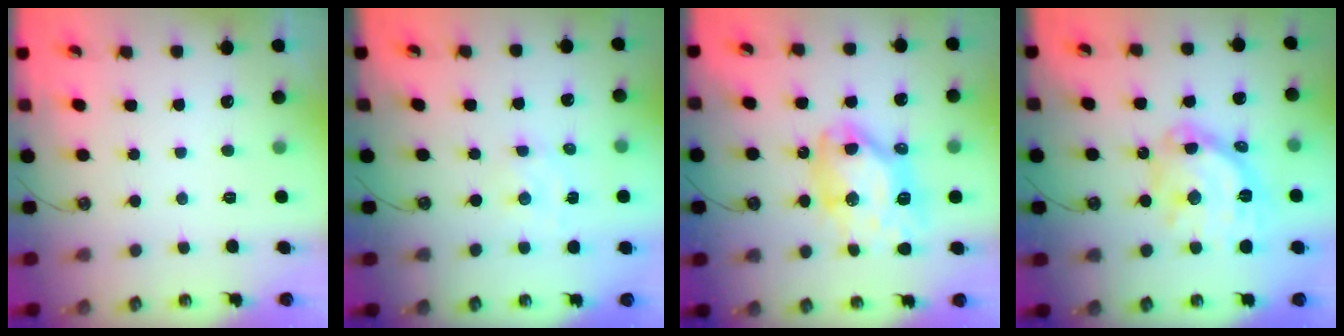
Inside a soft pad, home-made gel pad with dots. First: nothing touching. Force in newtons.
{"total": 2.1, "press": 2.1, "slide": 0.5}
{"total": 15.2, "press": 15.1, "slide": 1.4}
{"total": 18.7, "press": 18.6, "slide": 1.8}